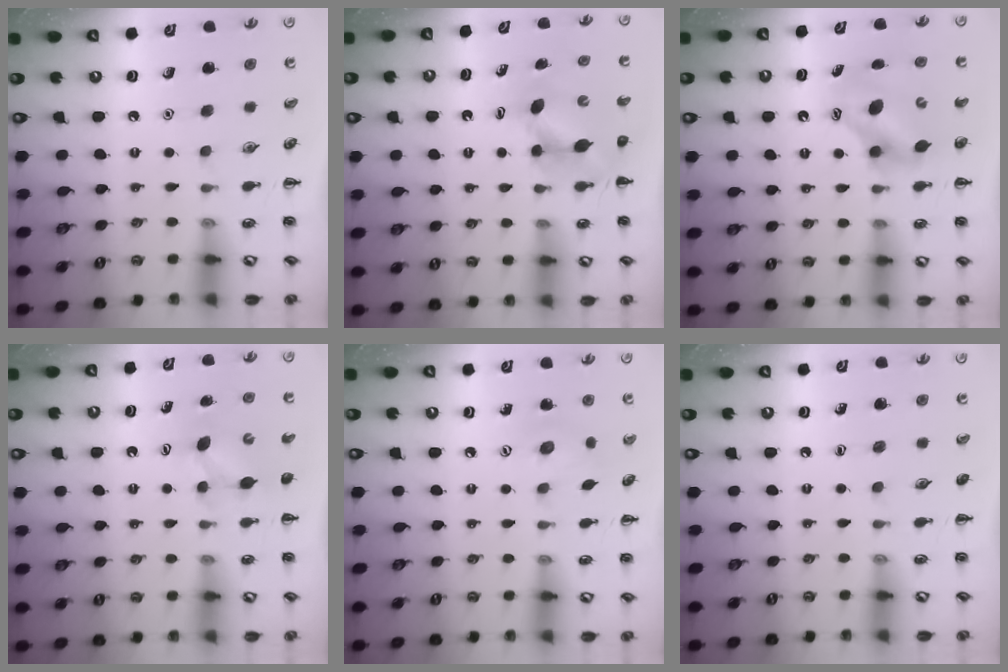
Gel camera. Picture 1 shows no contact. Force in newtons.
{"total": 4.7, "press": 4.7, "slide": 0.4}
{"total": 7.4, "press": 7.3, "slide": 1.1}
{"total": 4.4, "press": 4.3, "slide": 1.1}
{"total": 6.2, "press": 6.1, "slide": 1.1}
{"total": 0.0}